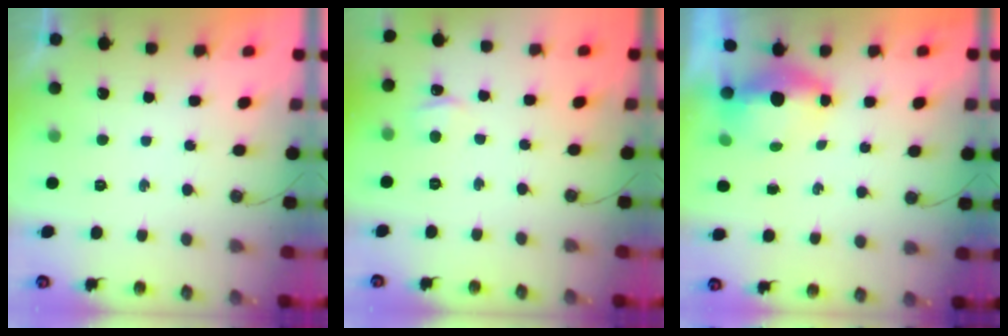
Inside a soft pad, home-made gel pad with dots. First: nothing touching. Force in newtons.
{"total": 1.9, "press": 1.9, "slide": 0.2}
{"total": 5.6, "press": 5.6, "slide": 0.7}